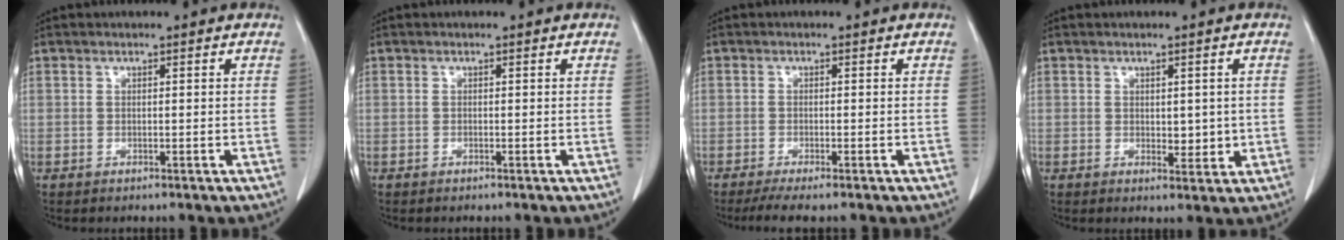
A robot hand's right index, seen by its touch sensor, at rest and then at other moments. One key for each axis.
{"total": 0.0}
{"total": 4.0, "fx": -3.1, "fy": 0.0, "fz": 2.5, "tx": -0.038, "ty": -0.009, "tz": -0.051}
{"total": 3.0, "fx": 0.2, "fy": 1.8, "fz": 2.4, "tx": -0.027, "ty": -0.006, "tz": 0.009}